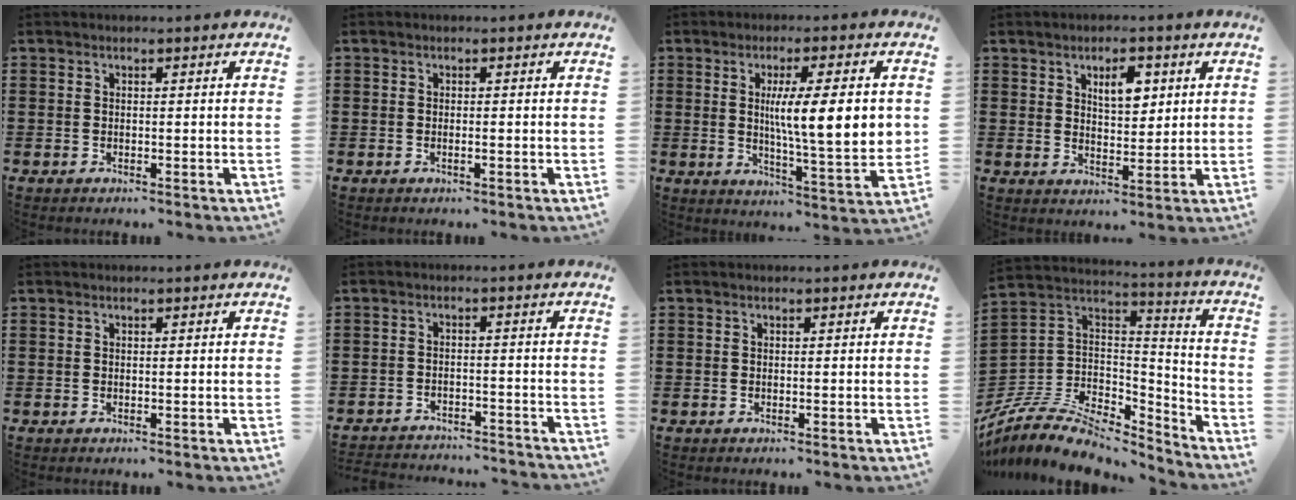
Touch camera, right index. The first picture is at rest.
{"total": 0.6, "force": [-0.2, 0.0, 0.6], "torque": [-0.010, -0.003, -0.004]}
{"total": 11.2, "force": [1.9, 1.6, 10.9], "torque": [-0.185, -0.004, 0.028]}
{"total": 4.8, "force": [2.1, 2.2, 3.7], "torque": [-0.056, 0.000, 0.029]}
{"total": 0.0}
{"total": 2.9, "force": [-2.9, 0.0, 0.1], "torque": [-0.008, -0.001, -0.061]}
{"total": 0.0}
{"total": 9.8, "force": [-7.1, 4.6, 5.0], "torque": [-0.113, 0.010, -0.138]}